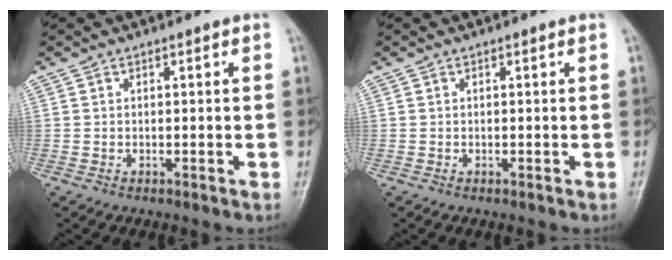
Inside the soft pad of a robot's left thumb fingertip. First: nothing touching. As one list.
[{"total": 0.0}]